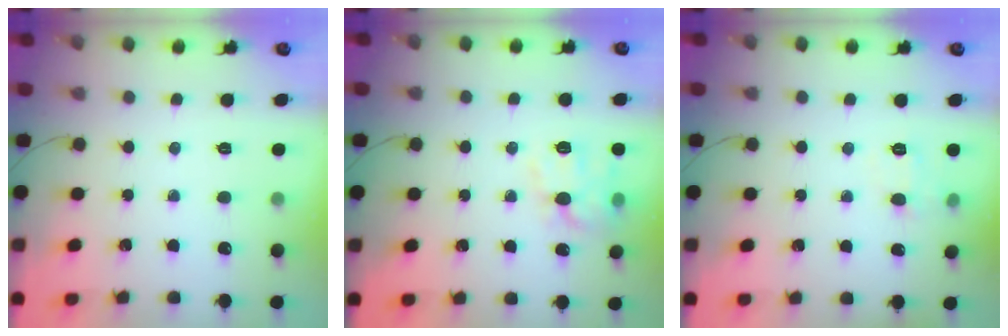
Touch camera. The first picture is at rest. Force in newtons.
{"total": 12.0, "press": 12.0, "slide": 0.1}
{"total": 6.6, "press": 6.4, "slide": 1.3}